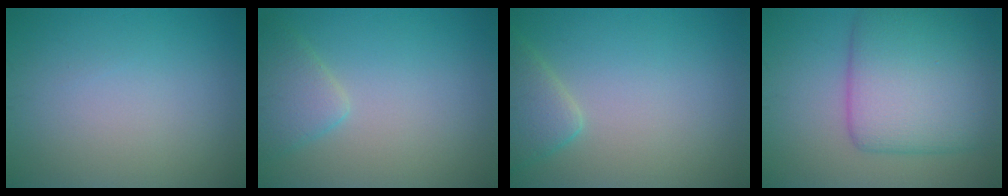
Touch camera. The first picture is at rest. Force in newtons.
{"total": 2.8, "press": 2.8, "slide": 0.2}
{"total": 2.9, "press": 2.9, "slide": 0.2}
{"total": 8.9, "press": 8.9, "slide": 0.2}